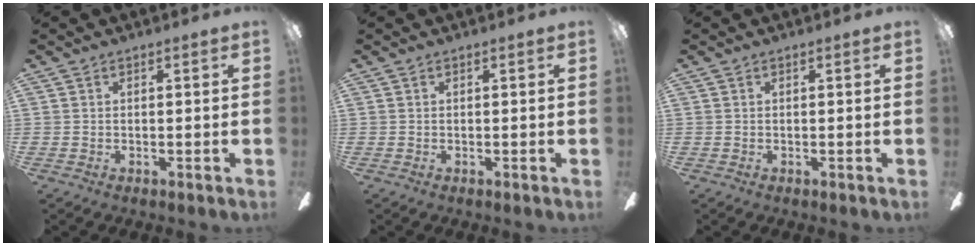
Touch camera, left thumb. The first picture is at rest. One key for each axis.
{"total": 0.0}
{"total": 0.0}